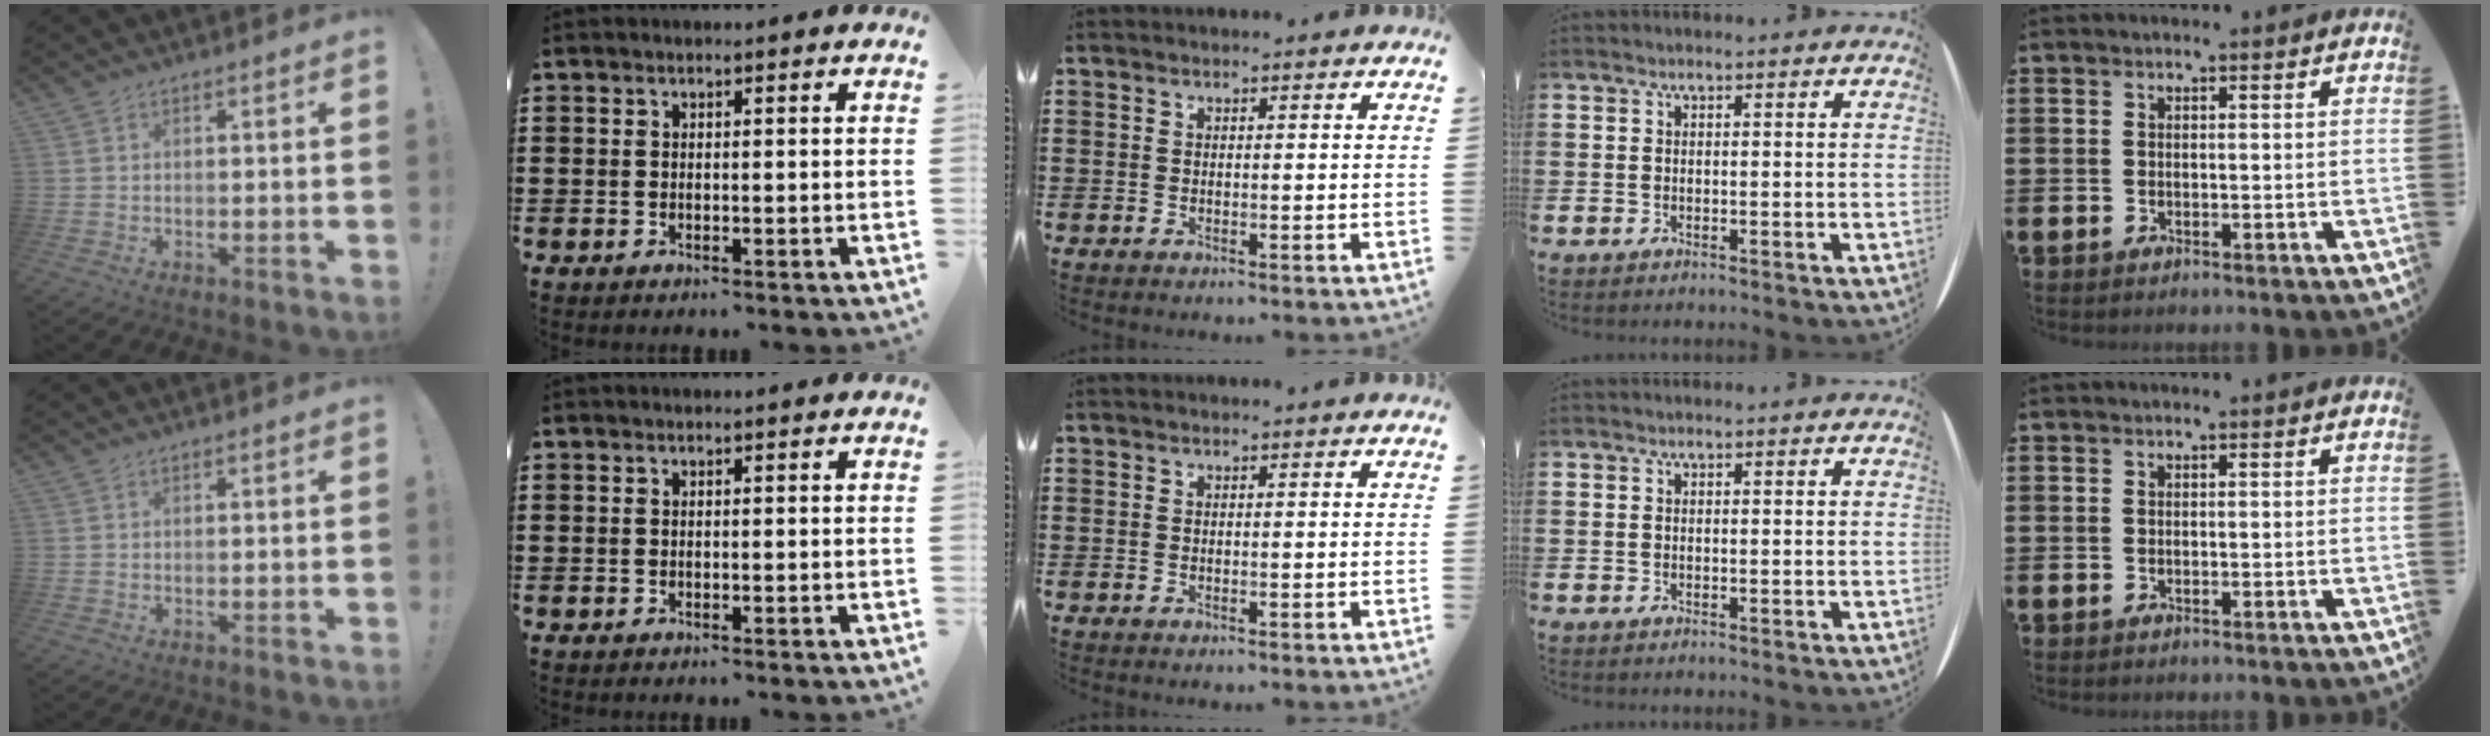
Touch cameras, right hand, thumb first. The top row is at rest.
{}